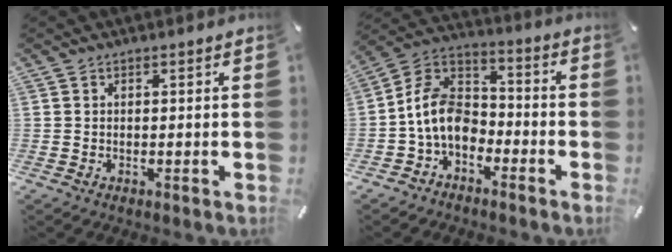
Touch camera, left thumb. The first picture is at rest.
{"total": 10.7, "force": [-4.6, 7.7, 6.0], "torque": [-0.144, 0.021, -0.093]}